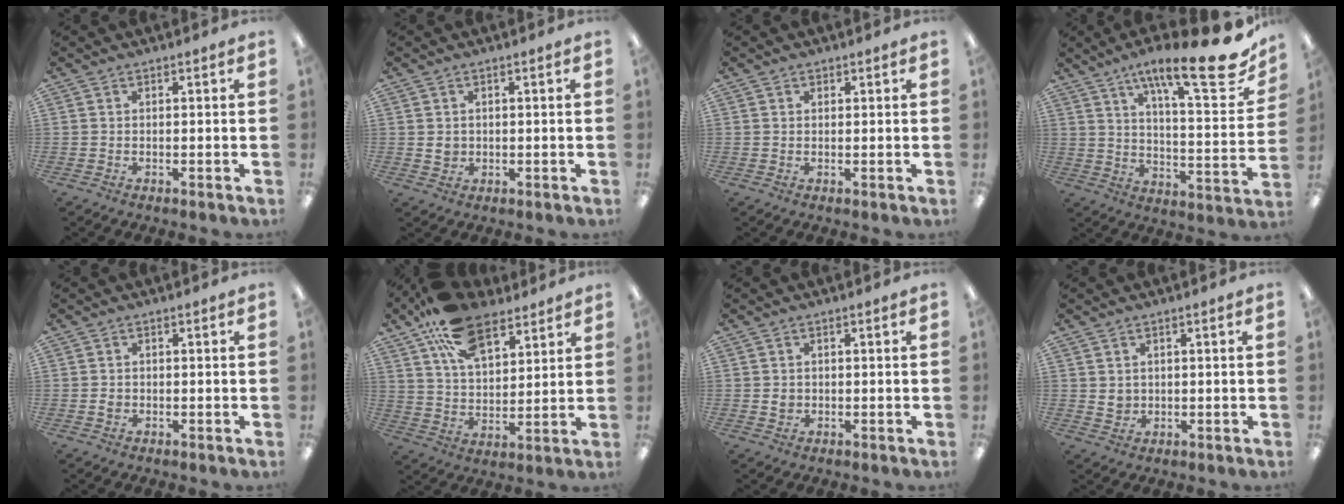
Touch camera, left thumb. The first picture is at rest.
{"total": 2.4, "force": [0.4, 2.2, 1.0], "torque": [-0.011, 0.000, 0.006]}
{"total": 1.1, "force": [0.8, 0.7, 0.0], "torque": [0.007, -0.002, 0.013]}
{"total": 20.9, "force": [13.9, 5.5, 14.6], "torque": [-0.216, -0.089, 0.219]}
{"total": 1.2, "force": [-0.1, 1.1, 0.5], "torque": [-0.009, 0.005, -0.005]}
{"total": 16.8, "force": [10.5, 9.0, 9.4], "torque": [-0.165, -0.038, 0.191]}
{"total": 1.9, "force": [0.1, 1.7, 0.8], "torque": [-0.008, 0.001, -0.001]}
{"total": 2.7, "force": [1.1, 2.3, 0.7], "torque": [-0.010, -0.001, 0.019]}